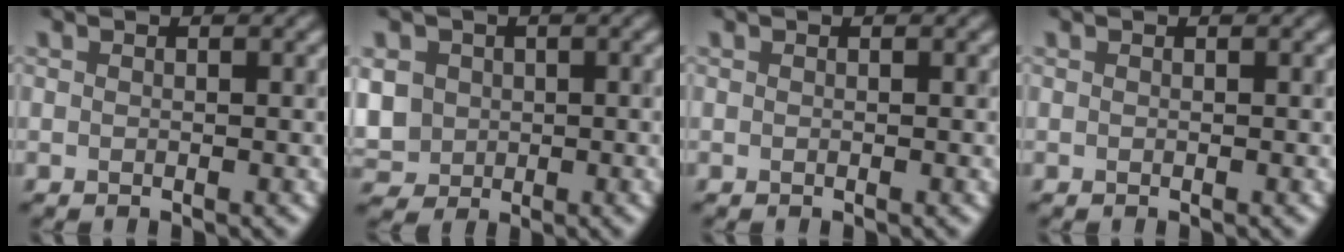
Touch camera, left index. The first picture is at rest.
{"total": 5.3, "force": [0.0, 4.7, 2.4], "torque": [-0.060, 0.008, -0.010]}
{"total": 0.0}
{"total": 0.0}